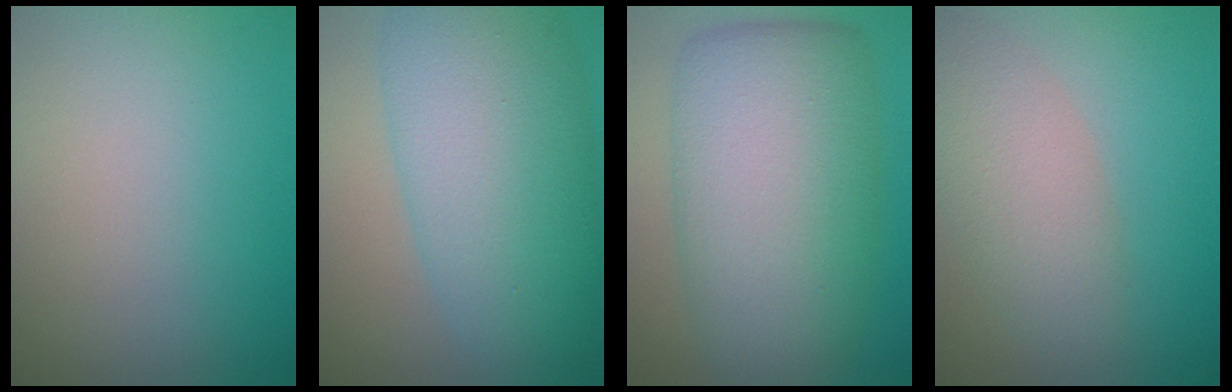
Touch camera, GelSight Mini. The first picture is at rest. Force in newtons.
{"total": 10.4, "press": 10.4, "slide": 0.4}
{"total": 11.7, "press": 11.7, "slide": 0.0}
{"total": 4.4, "press": 4.4, "slide": 0.1}